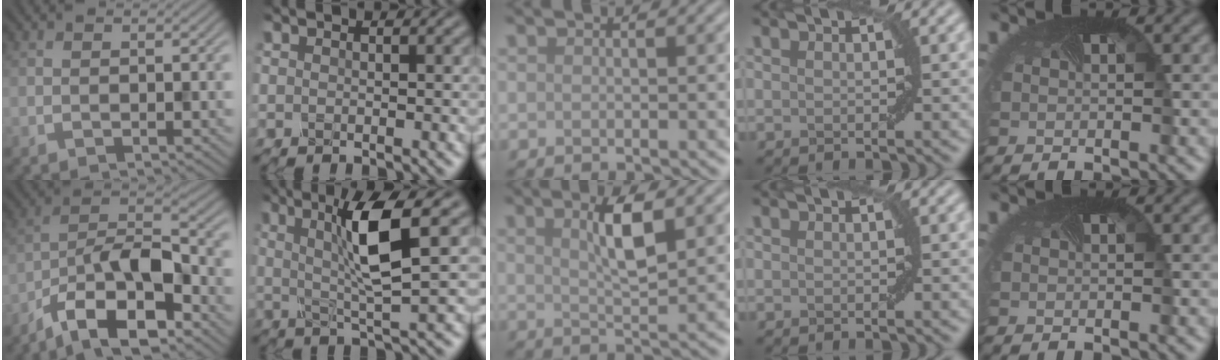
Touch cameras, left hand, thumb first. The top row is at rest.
{"thumb": {"total": 12.3, "force": [-7.5, 4.6, 8.6], "torque": [-0.147, 0.005, -0.152]}, "index": {"total": 6.2, "force": [1.3, 0.7, 6.0], "torque": [-0.115, 0.000, 0.029]}, "middle": {"total": 3.5, "force": [1.1, 0.8, 3.3], "torque": [-0.059, 0.000, 0.025]}}